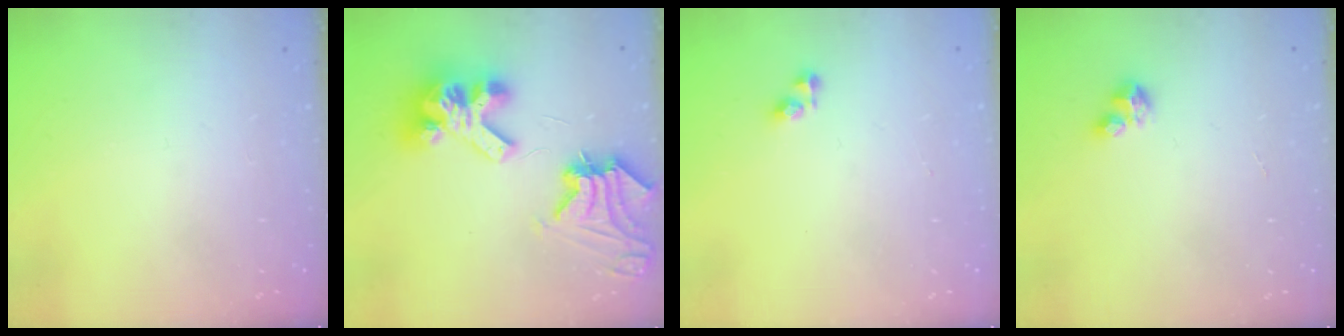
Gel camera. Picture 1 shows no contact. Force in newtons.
{"total": 12.4, "press": 12.3, "slide": 1.4}
{"total": 3.8, "press": 3.8, "slide": 0.7}
{"total": 2.8, "press": 2.8, "slide": 0.2}